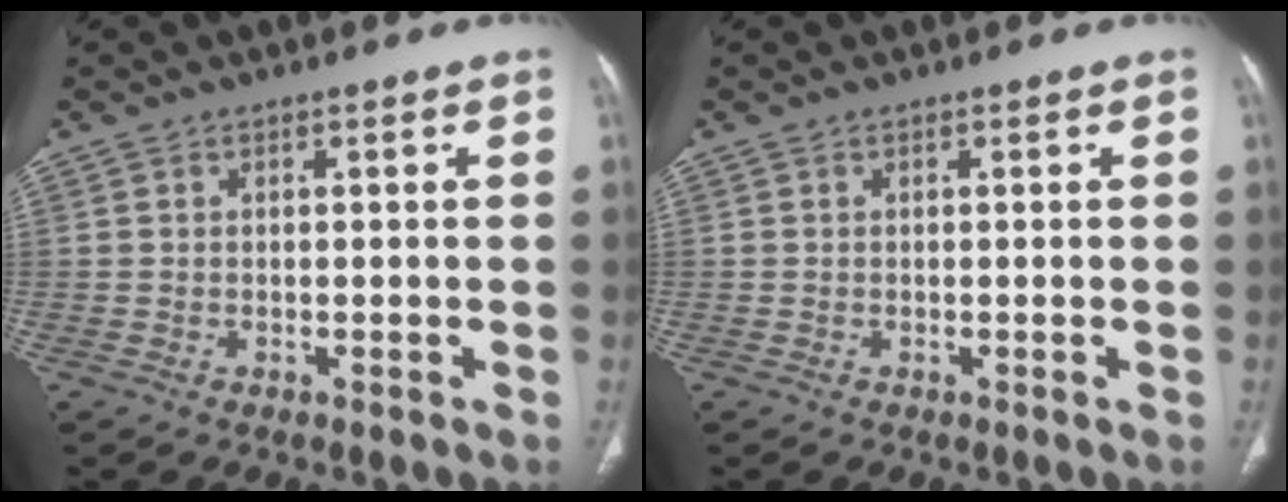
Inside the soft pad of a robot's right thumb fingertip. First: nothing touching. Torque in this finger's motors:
{"motor_torque": [-0.23, 0.10, 0.43, -0.21, -0.02]}